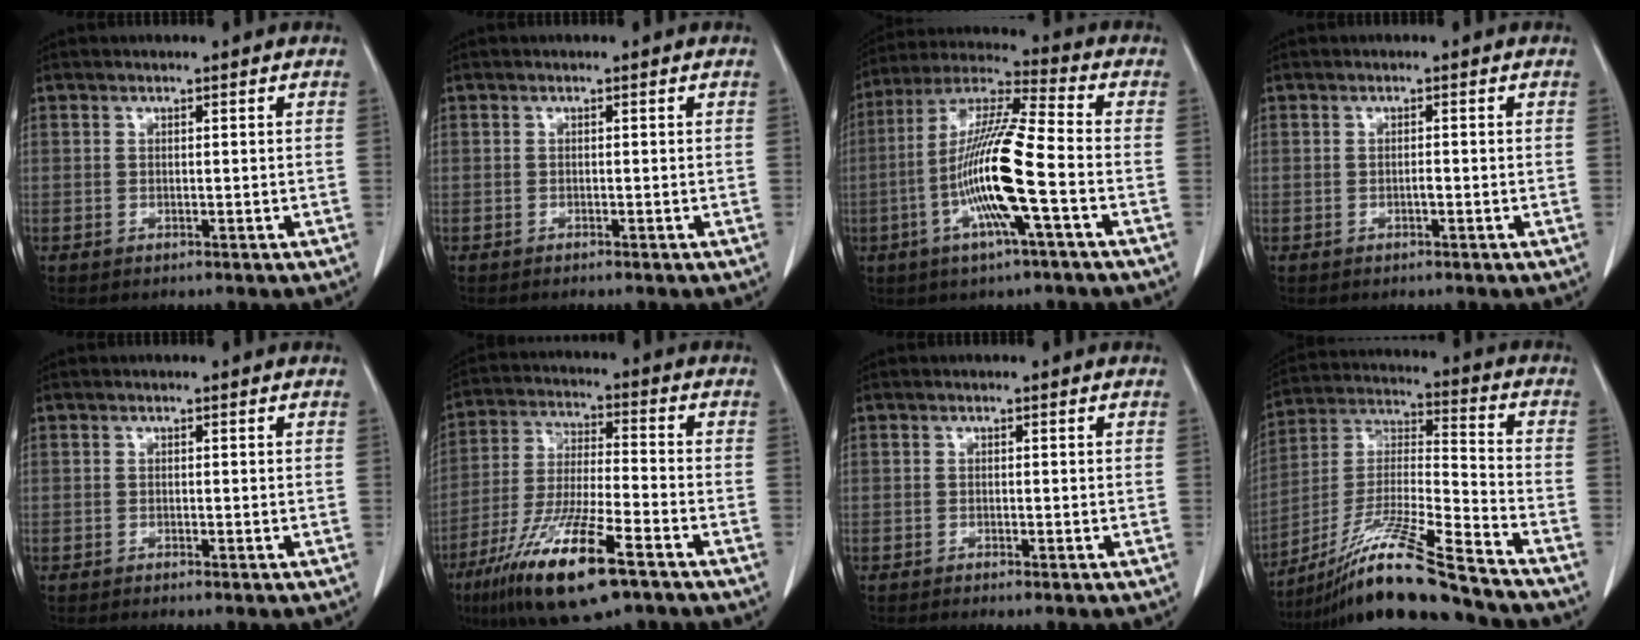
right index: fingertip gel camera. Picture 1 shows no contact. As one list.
[{"total": 0.6, "force": [-0.5, 0.0, 0.2], "torque": [-0.005, -0.001, -0.009]}, {"total": 14.8, "force": [-3.9, 0.4, 14.2], "torque": [-0.283, -0.002, -0.081]}, {"total": 0.6, "force": [-0.3, 0.1, 0.5], "torque": [-0.011, 0.001, -0.005]}, {"total": 1.2, "force": [-1.1, -0.1, 0.6], "torque": [-0.010, 0.000, -0.016]}, {"total": 16.2, "force": [-9.3, 2.3, 13.0], "torque": [-0.269, -0.038, -0.169]}, {"total": 2.2, "force": [-1.8, 0.1, 1.2], "torque": [-0.017, -0.004, -0.025]}, {"total": 18.4, "force": [-14.9, -0.6, 10.8], "torque": [-0.231, -0.024, -0.275]}]